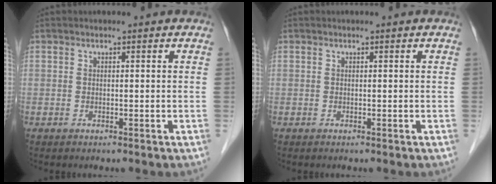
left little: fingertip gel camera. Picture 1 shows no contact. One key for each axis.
{"total": 0.0}